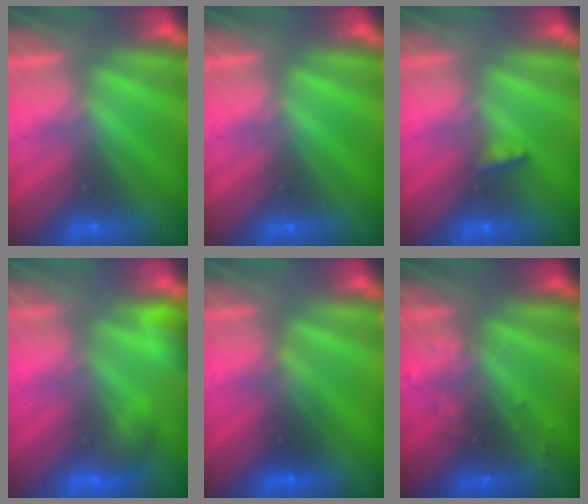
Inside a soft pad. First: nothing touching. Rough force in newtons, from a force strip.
{"total": 0.0}
{"total": 2.9}
{"total": 4.8}
{"total": 2.7}
{"total": 2.9}